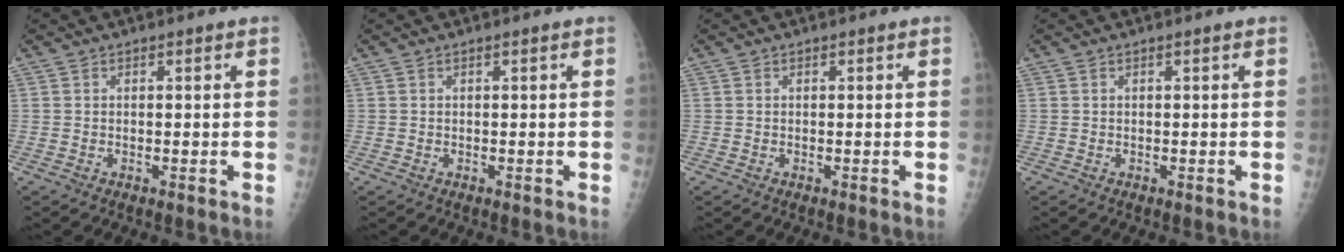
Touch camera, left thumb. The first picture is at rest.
{"total": 0.0}
{"total": 0.0}
{"total": 0.0}